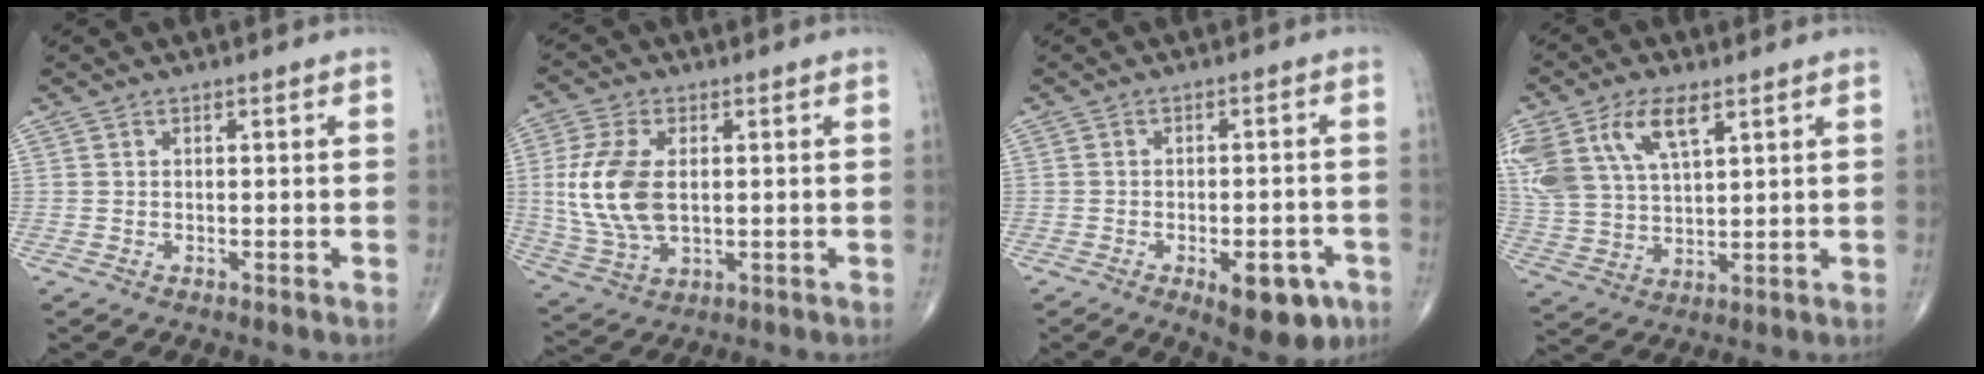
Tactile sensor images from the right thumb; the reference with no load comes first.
{"total": 12.6, "force": [1.1, 7.1, 10.4], "torque": [-0.228, -0.006, 0.029]}
{"total": 9.4, "force": [-4.5, 4.1, 7.2], "torque": [-0.074, 0.014, -0.051]}
{"total": 16.8, "force": [8.1, 8.6, 12.0], "torque": [-0.264, -0.007, 0.161]}